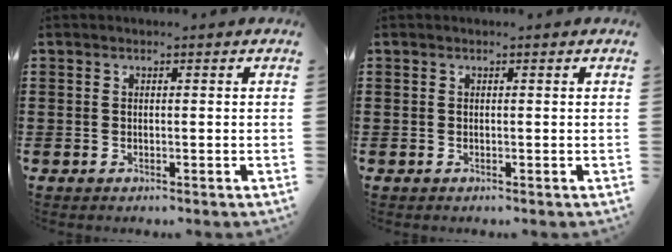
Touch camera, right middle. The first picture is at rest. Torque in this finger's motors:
{"motor_torque": [0.07, -0.04, -0.01, 0.01]}